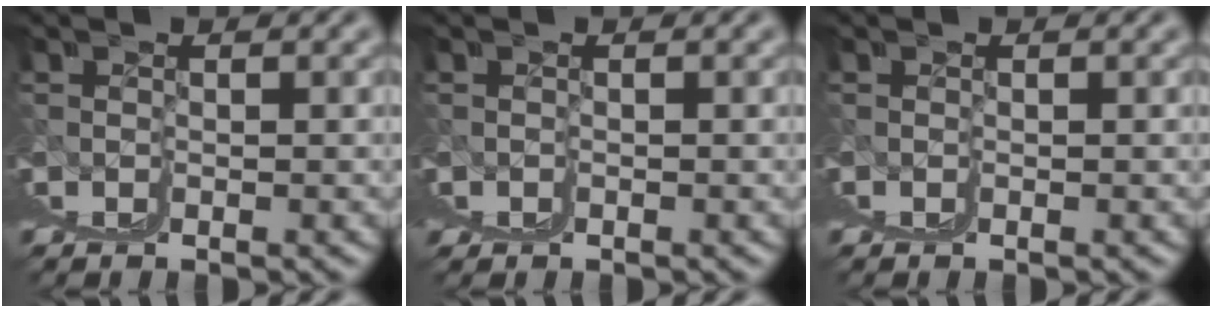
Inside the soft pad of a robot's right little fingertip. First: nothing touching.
{"total": 1.0, "force": [0.7, 0.5, 0.5], "torque": [-0.006, 0.002, 0.010]}
{"total": 0.0}